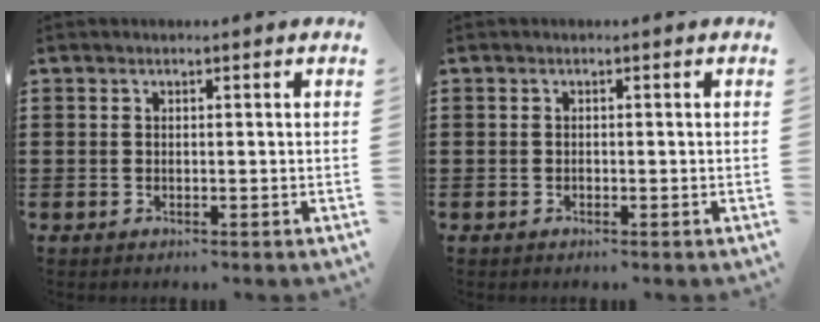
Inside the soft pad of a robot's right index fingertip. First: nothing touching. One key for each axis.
{"total": 0.0}